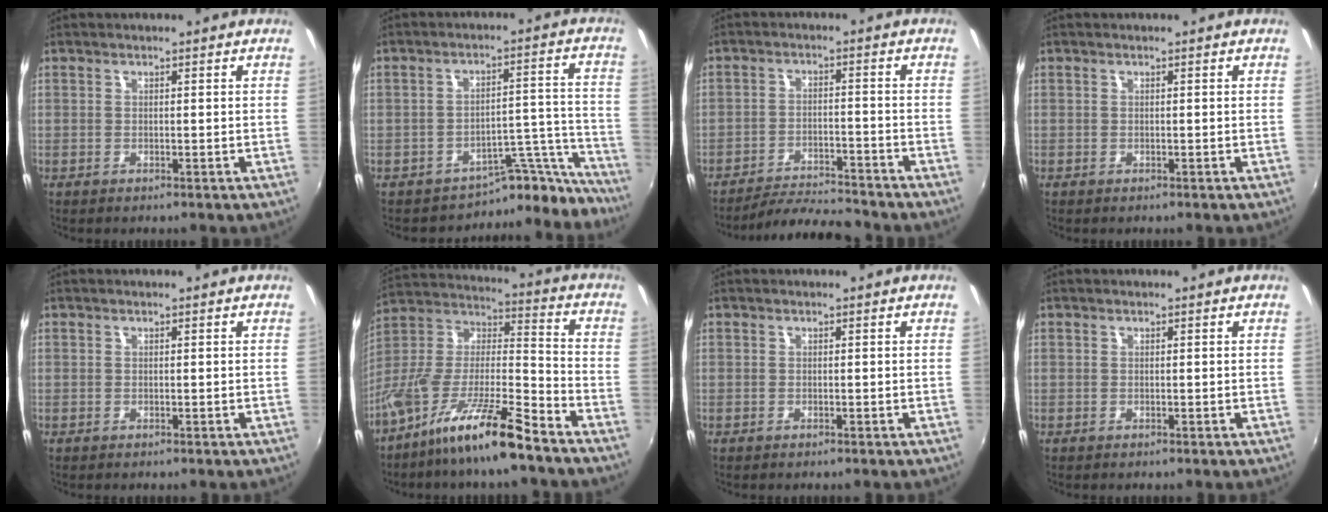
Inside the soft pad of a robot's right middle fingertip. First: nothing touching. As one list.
[{"total": 12.4, "force": [-11.6, 4.2, 1.3], "torque": [0.018, 0.064, -0.163]}, {"total": 8.9, "force": [-8.6, 0.7, 2.3], "torque": [-0.064, 0.000, -0.135]}, {"total": 0.0}, {"total": 0.0}, {"total": 17.7, "force": [-12.6, 2.5, 12.2], "torque": [-0.222, -0.009, -0.235]}, {"total": 0.0}, {"total": 0.0}]